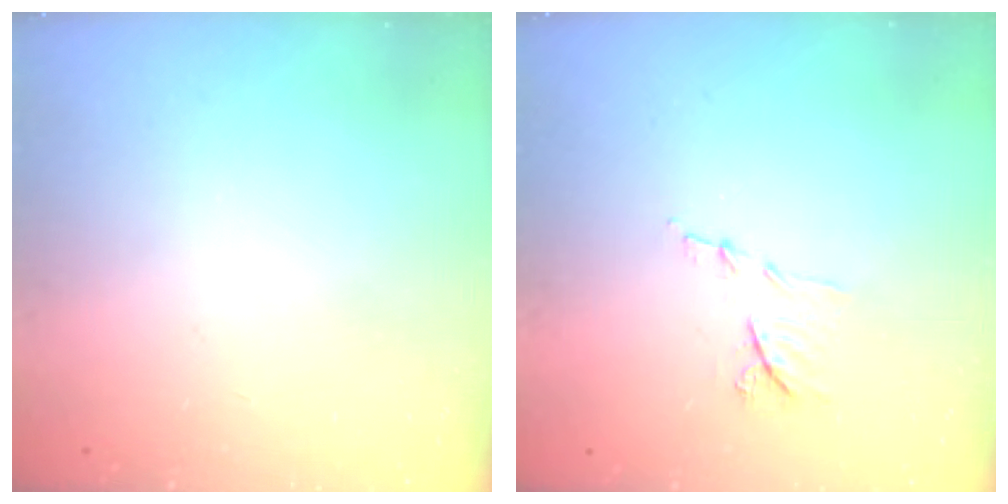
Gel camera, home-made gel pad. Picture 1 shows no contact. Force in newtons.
{"total": 6.9, "press": 6.9, "slide": 0.5}